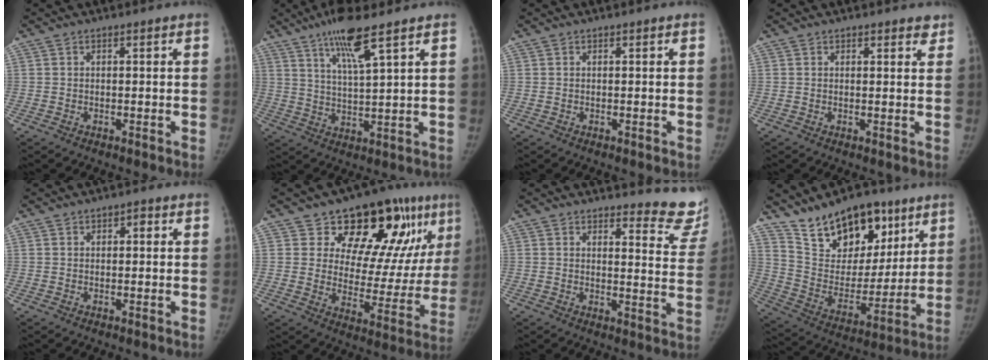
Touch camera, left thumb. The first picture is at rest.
{"total": 9.3, "force": [5.9, 1.0, 7.1], "torque": [-0.130, -0.032, 0.110]}
{"total": 0.0}
{"total": 2.1, "force": [1.8, 0.9, 0.7], "torque": [0.014, -0.007, 0.016]}
{"total": 1.7, "force": [0.6, 1.1, 1.2], "torque": [-0.006, 0.003, 0.004]}
{"total": 20.7, "force": [11.4, 10.2, 14.0], "torque": [-0.125, -0.043, 0.168]}
{"total": 12.0, "force": [11.6, 2.7, 1.4], "torque": [0.028, -0.122, 0.103]}
{"total": 20.0, "force": [13.4, 11.0, 9.9], "torque": [-0.112, -0.066, 0.232]}